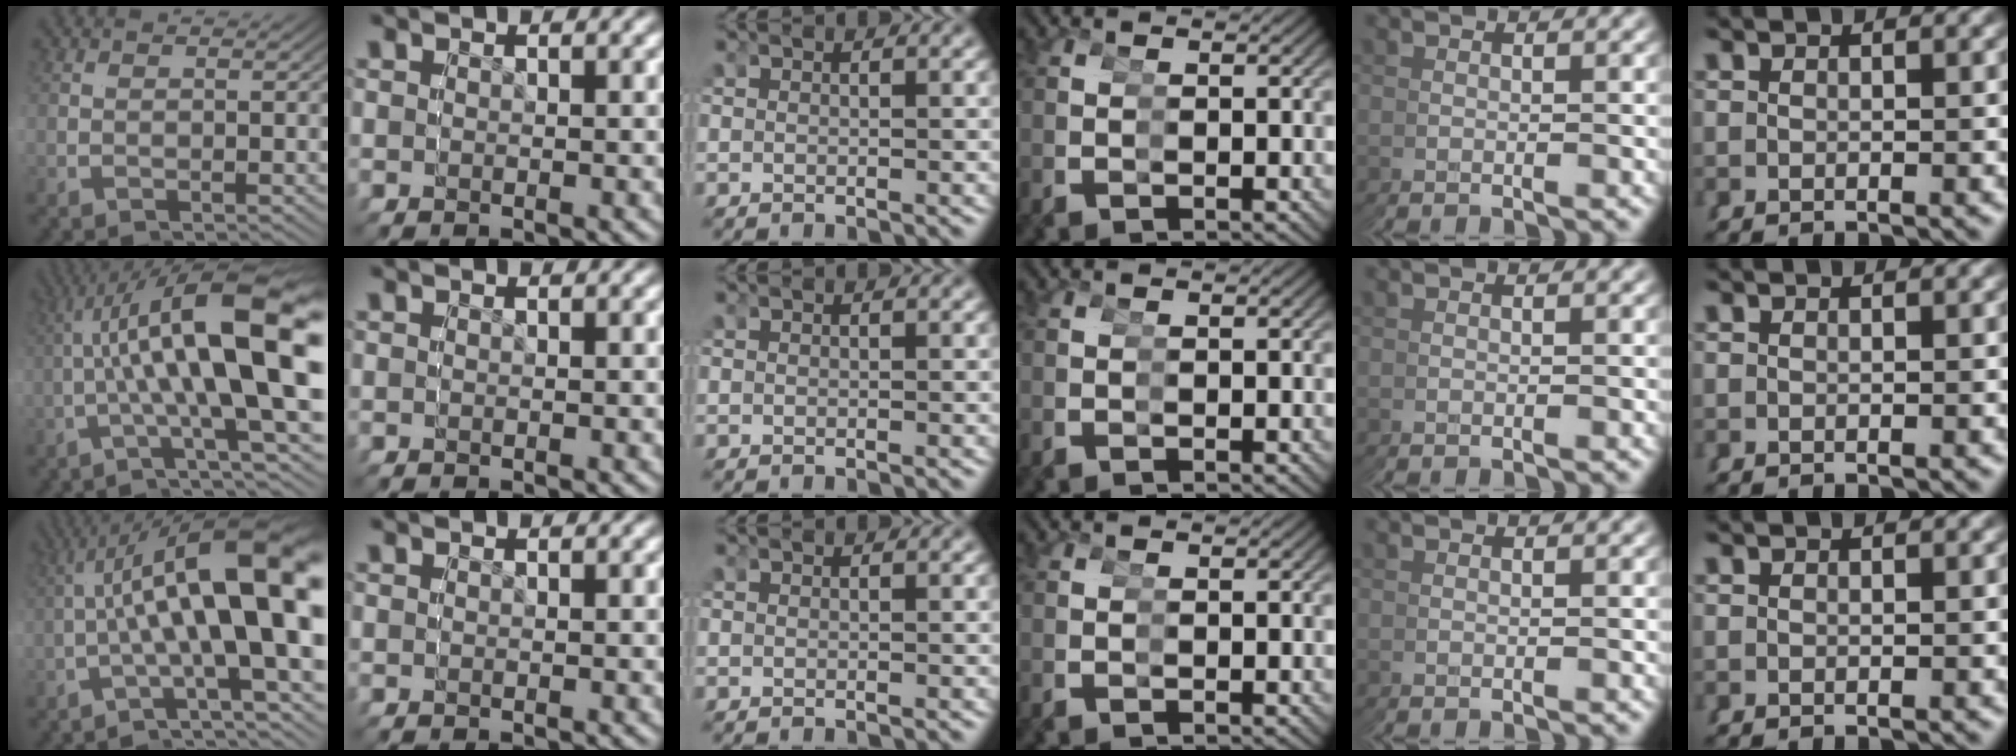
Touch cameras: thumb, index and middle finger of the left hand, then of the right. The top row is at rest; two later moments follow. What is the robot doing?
{"motion": "grasp_and_lifting", "object": "cubes"}